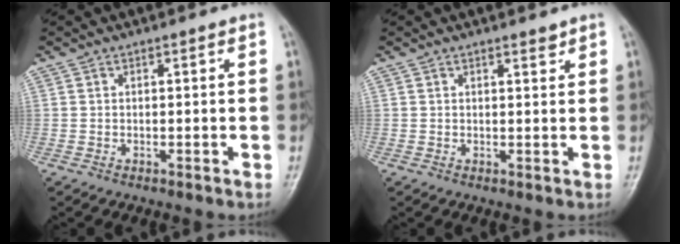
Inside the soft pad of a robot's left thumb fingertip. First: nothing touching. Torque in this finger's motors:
{"motor_torque": [-0.10, -0.11, -0.11, -0.09, -0.05]}